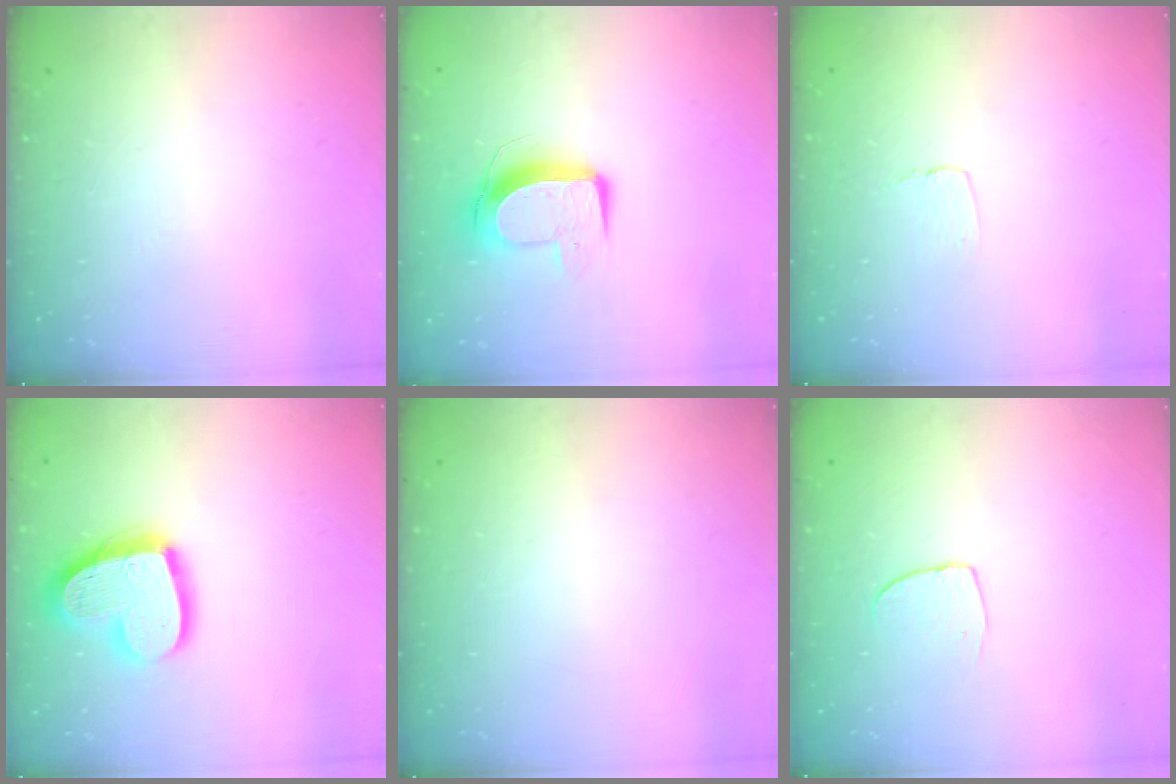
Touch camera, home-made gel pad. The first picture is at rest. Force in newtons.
{"total": 10.2, "press": 10.2, "slide": 0.4}
{"total": 3.4, "press": 3.4, "slide": 0.3}
{"total": 17.2, "press": 17.2, "slide": 1.4}
{"total": 0.0}
{"total": 4.2, "press": 4.2, "slide": 0.3}